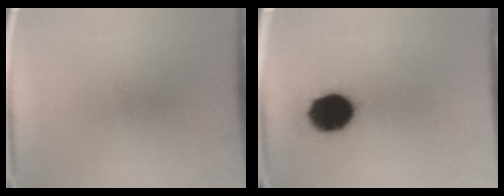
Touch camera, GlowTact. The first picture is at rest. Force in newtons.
{"total": 14.1}